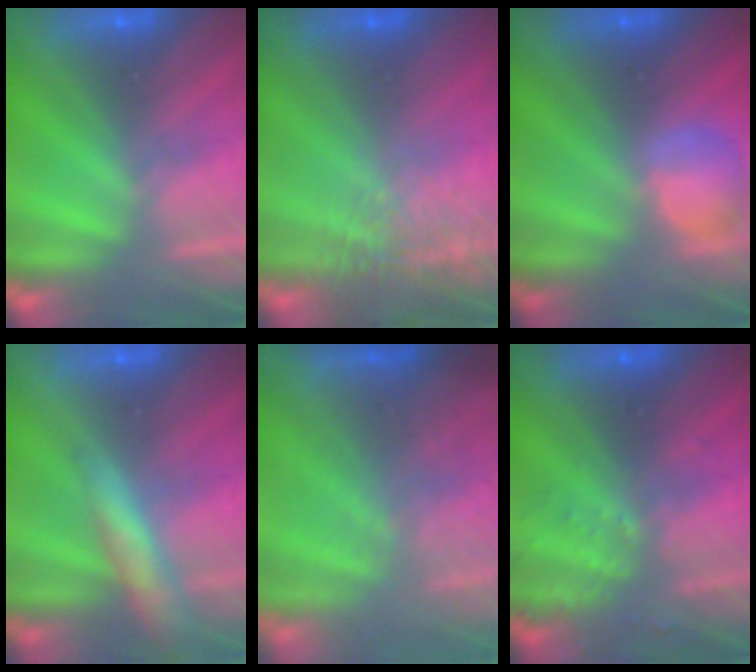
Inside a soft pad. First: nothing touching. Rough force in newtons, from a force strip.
{"total": 6.1}
{"total": 2.4}
{"total": 6.4}
{"total": 7.2}
{"total": 3.2}